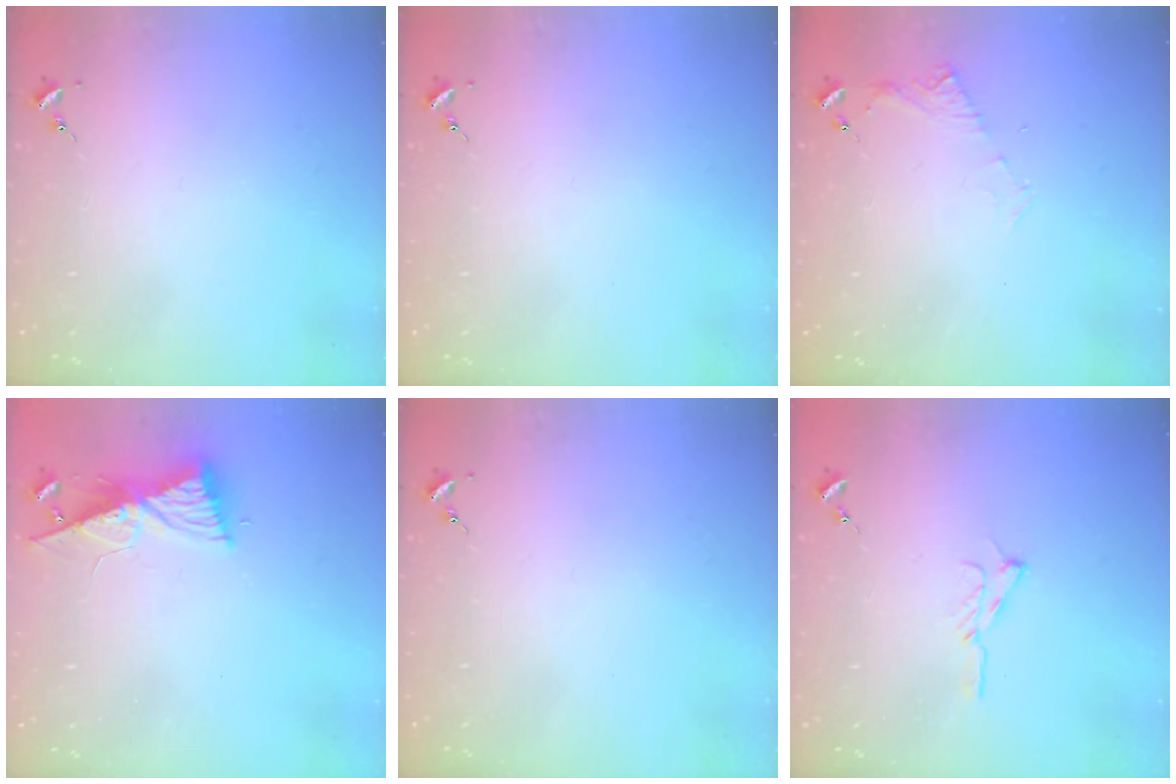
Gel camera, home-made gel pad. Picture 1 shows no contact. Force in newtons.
{"total": 0.0}
{"total": 5.8, "press": 5.8, "slide": 0.5}
{"total": 9.3, "press": 9.3, "slide": 0.8}
{"total": 0.0}
{"total": 6.8, "press": 6.8, "slide": 0.7}